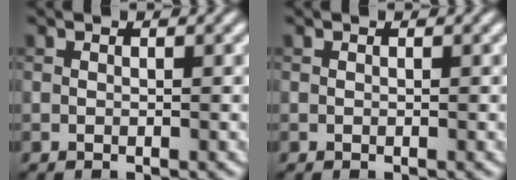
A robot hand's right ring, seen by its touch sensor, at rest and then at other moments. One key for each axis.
{"total": 0.0}